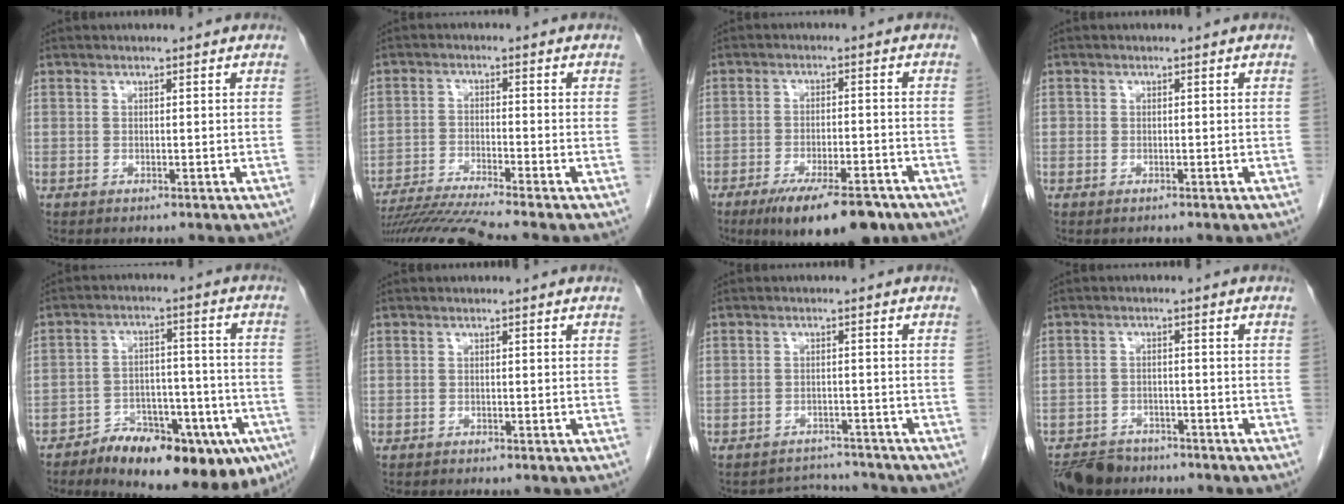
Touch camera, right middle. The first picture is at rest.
{"total": 10.4, "force": [-9.2, -2.4, 4.1], "torque": [-0.060, -0.026, -0.162]}
{"total": 12.1, "force": [-8.7, 3.1, 7.8], "torque": [-0.113, -0.014, -0.133]}
{"total": 0.8, "force": [-0.5, 0.6, -0.1], "torque": [-0.002, 0.004, -0.012]}
{"total": 18.5, "force": [-12.2, 7.1, 12.0], "torque": [-0.122, 0.033, -0.176]}
{"total": 0.7, "force": [-0.7, 0.1, 0.2], "torque": [-0.008, -0.001, -0.012]}
{"total": 4.5, "force": [-4.2, 1.0, -1.3], "torque": [0.018, 0.015, -0.058]}
{"total": 7.4, "force": [-6.5, 3.3, 1.5], "torque": [-0.020, -0.007, -0.106]}